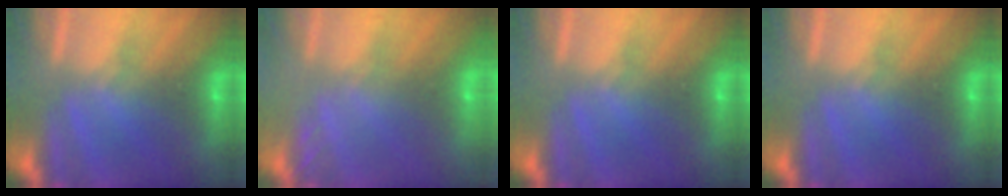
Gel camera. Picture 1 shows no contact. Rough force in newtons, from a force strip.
{"total": 2.1}
{"total": 0.0}
{"total": 0.0}